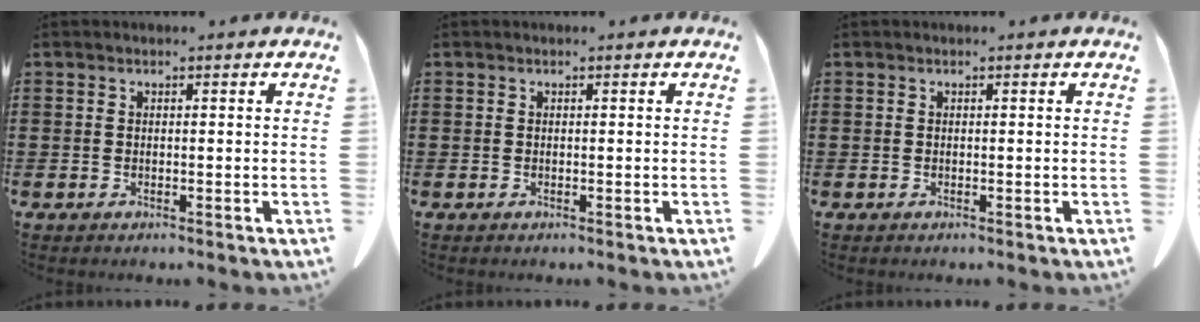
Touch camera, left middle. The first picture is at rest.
{"total": 0.0}
{"total": 0.0}